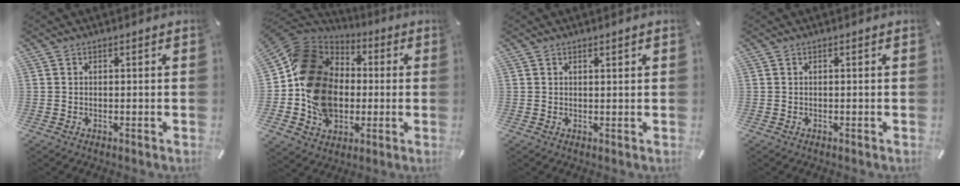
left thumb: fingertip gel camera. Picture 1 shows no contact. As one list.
[{"total": 19.4, "force": [-2.0, 16.3, 10.3], "torque": [-0.215, 0.010, -0.034]}, {"total": 0.8, "force": [0.6, 0.2, 0.4], "torque": [-0.007, 0.000, 0.011]}, {"total": 0.0}]